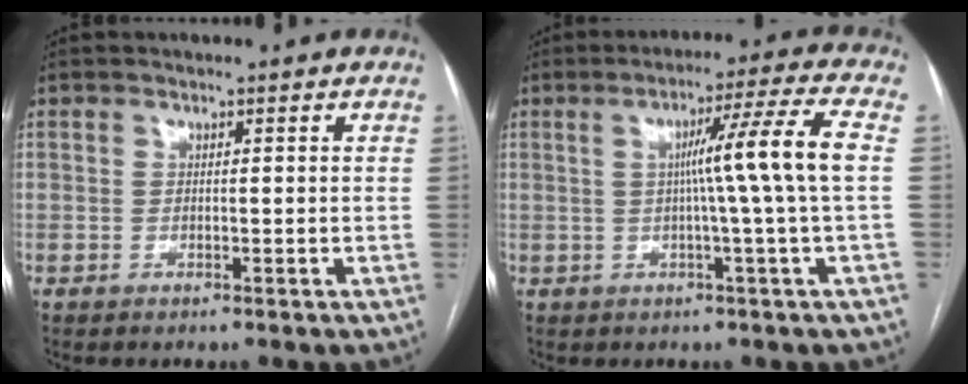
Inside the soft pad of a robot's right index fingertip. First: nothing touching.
{"total": 9.7, "force": [0.6, -2.4, 9.4], "torque": [-0.143, 0.008, 0.014]}